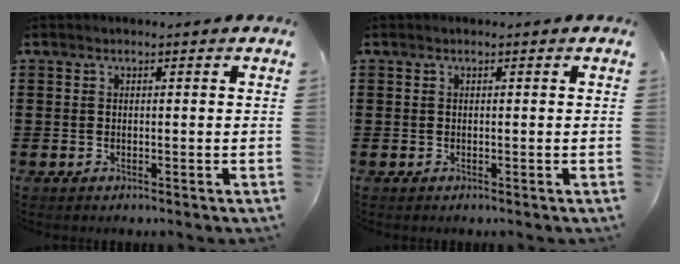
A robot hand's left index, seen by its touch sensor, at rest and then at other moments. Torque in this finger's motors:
{"motor_torque": [-0.05, -0.03, 0.00, 0.00]}